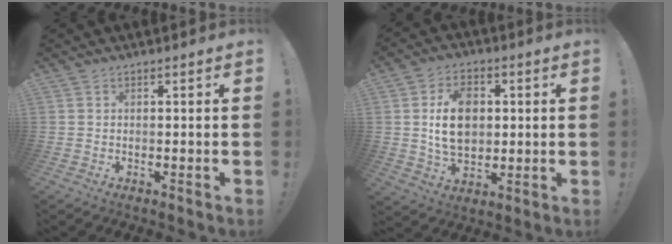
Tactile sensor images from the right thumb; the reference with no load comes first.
{"total": 13.3, "force": [1.9, 9.6, 9.0], "torque": [-0.136, 0.006, 0.036]}